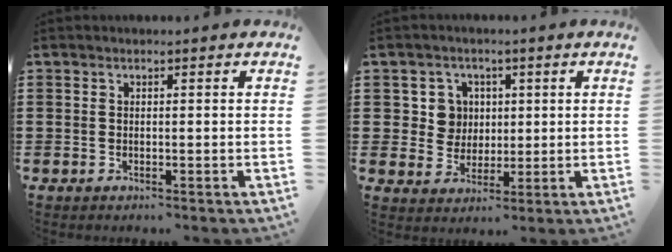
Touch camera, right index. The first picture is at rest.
{"total": 5.3, "force": [1.2, 4.9, 1.5], "torque": [-0.053, 0.018, 0.022]}